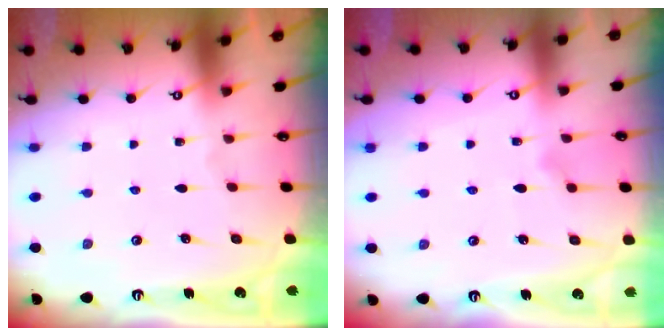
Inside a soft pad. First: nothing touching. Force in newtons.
{"total": 8.1, "press": 8.1, "slide": 0.4}